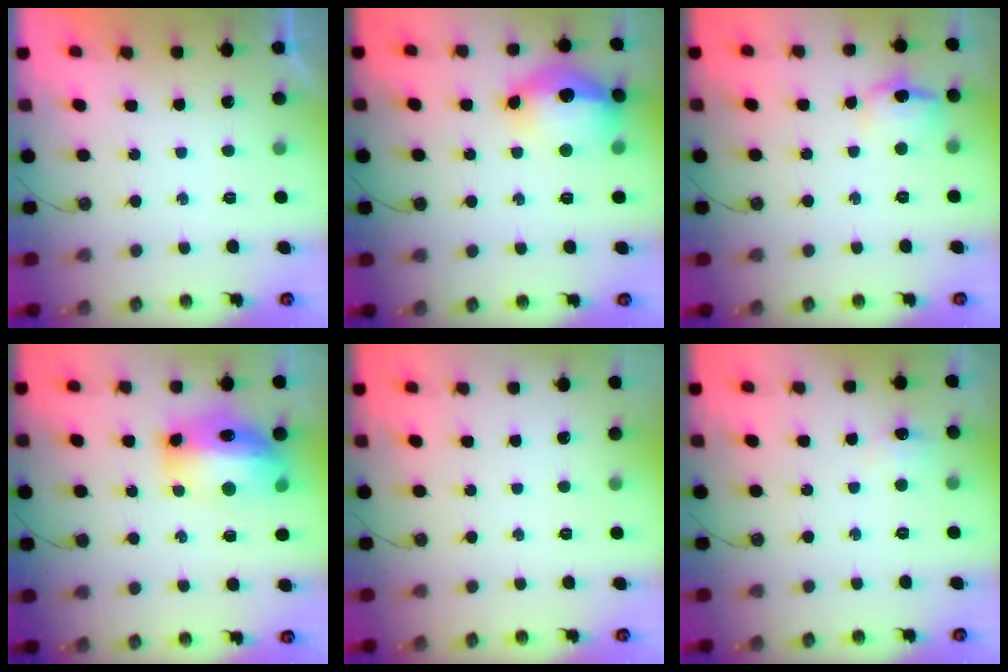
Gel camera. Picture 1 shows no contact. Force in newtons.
{"total": 16.2, "press": 16.1, "slide": 1.5}
{"total": 9.8, "press": 9.8, "slide": 1.2}
{"total": 16.4, "press": 16.3, "slide": 1.3}
{"total": 0.0}
{"total": 6.3, "press": 6.2, "slide": 0.9}